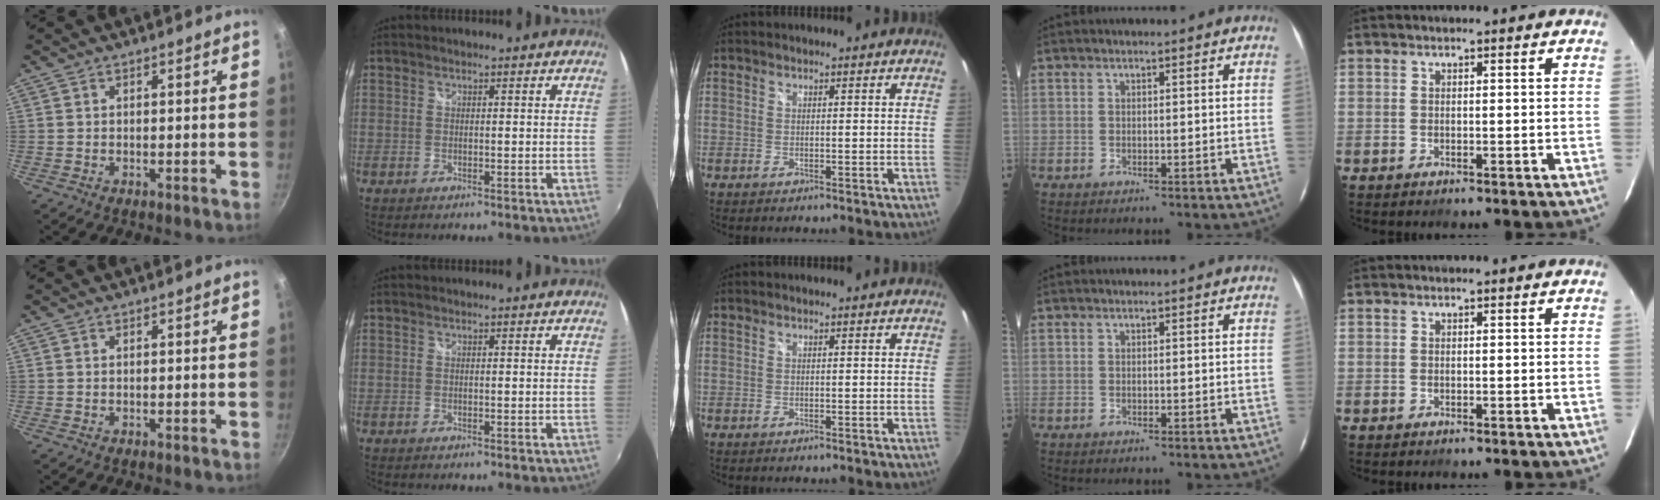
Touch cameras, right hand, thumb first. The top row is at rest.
{}